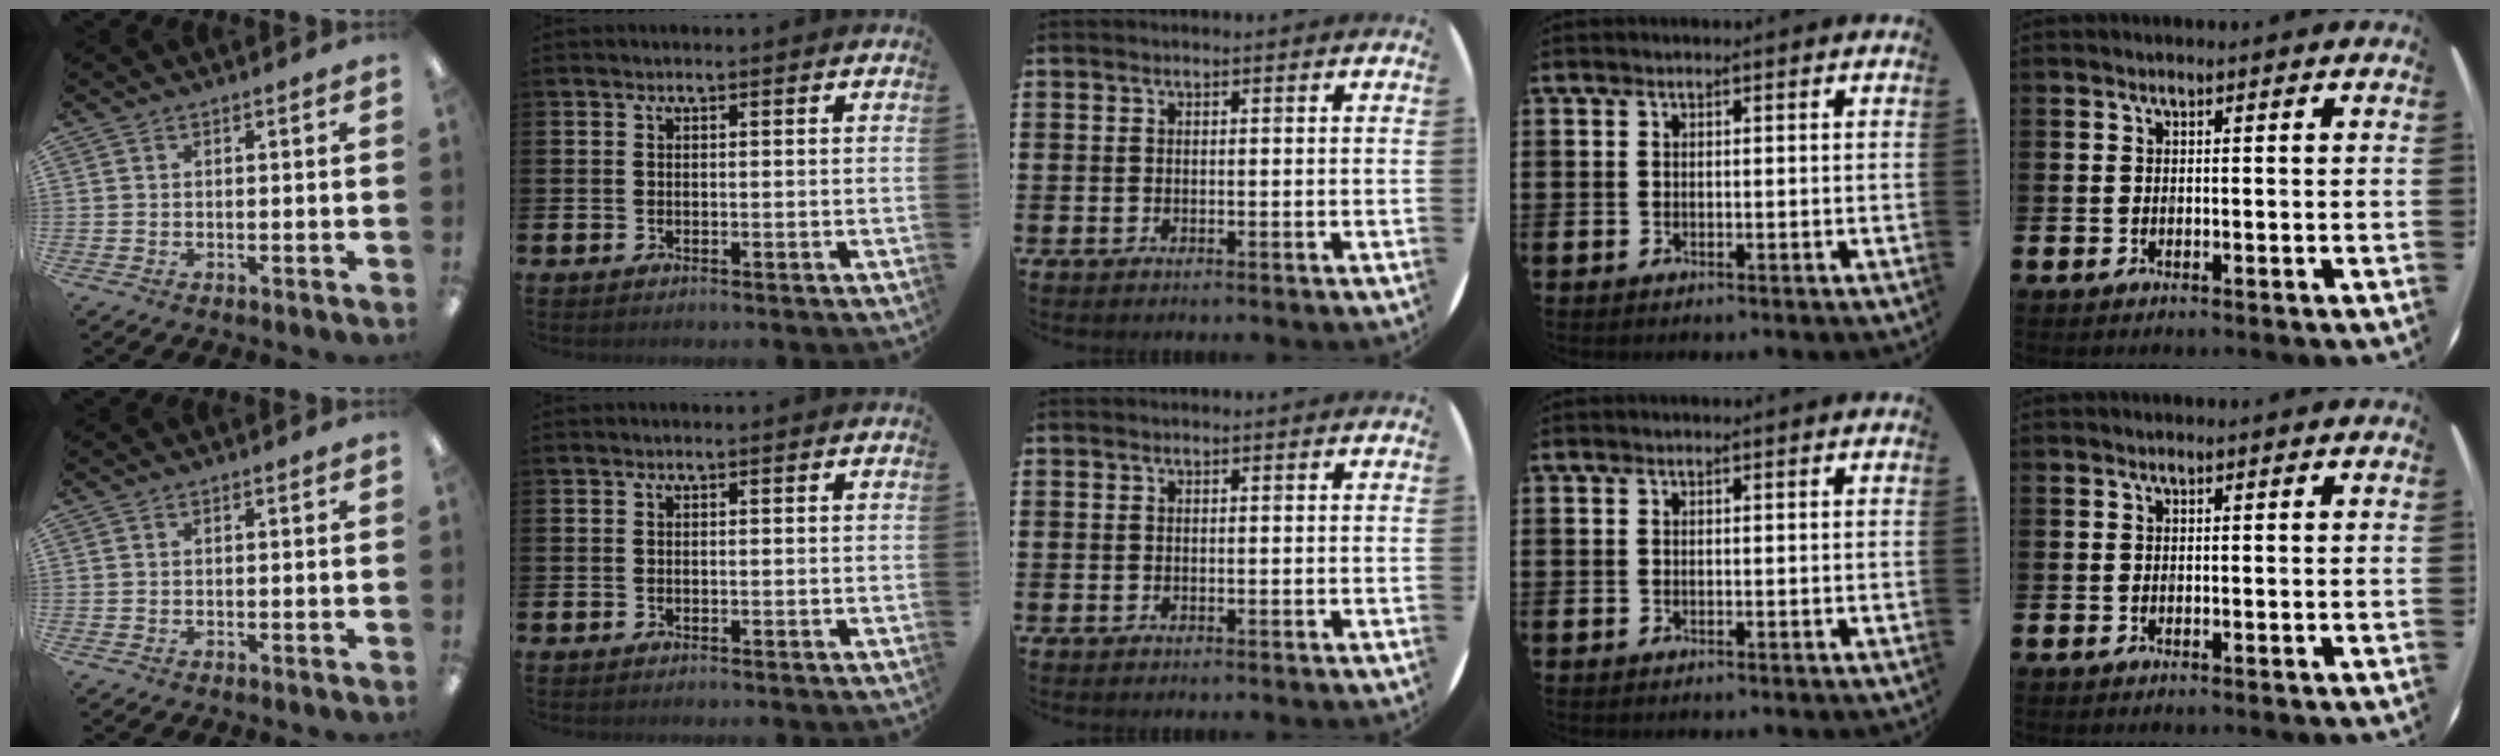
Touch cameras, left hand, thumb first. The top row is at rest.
{}